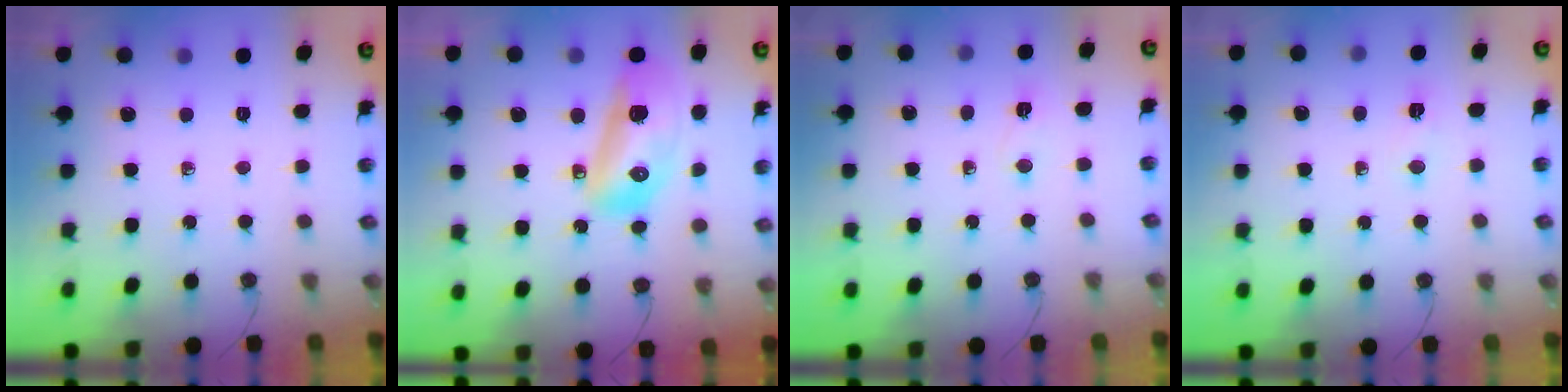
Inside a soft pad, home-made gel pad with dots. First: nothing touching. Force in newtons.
{"total": 16.6, "press": 16.5, "slide": 2.1}
{"total": 3.2, "press": 2.9, "slide": 1.4}
{"total": 4.1, "press": 3.7, "slide": 1.8}